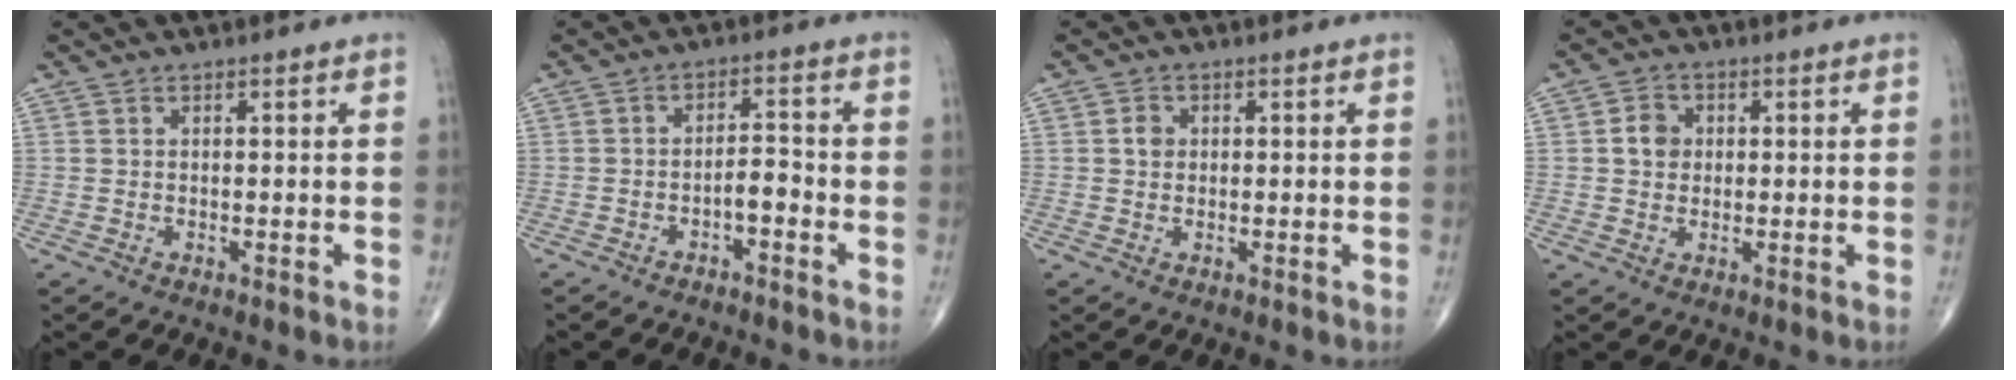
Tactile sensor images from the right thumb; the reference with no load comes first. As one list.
[{"total": 3.9, "force": [-2.2, 1.6, 2.8], "torque": [-0.040, 0.029, -0.035]}, {"total": 2.0, "force": [0.3, 1.7, 1.0], "torque": [-0.009, 0.003, 0.003]}, {"total": 3.9, "force": [0.5, 3.4, 1.9], "torque": [-0.020, 0.005, 0.003]}]